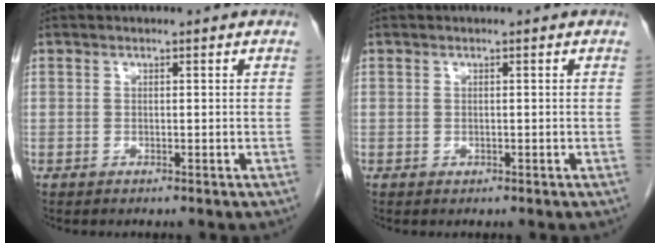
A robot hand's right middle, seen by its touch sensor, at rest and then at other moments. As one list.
[{"total": 0.0}]